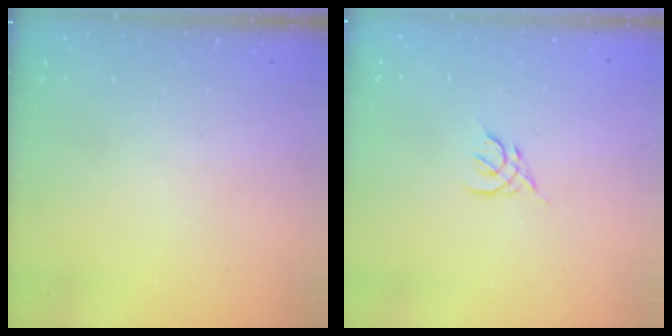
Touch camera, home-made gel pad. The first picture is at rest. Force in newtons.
{"total": 2.2, "press": 2.1, "slide": 0.6}